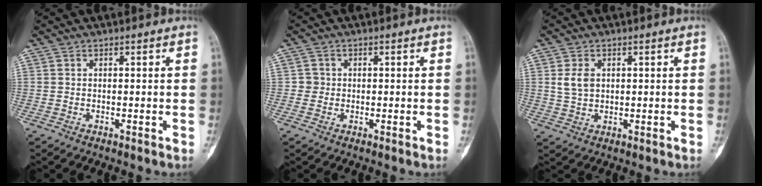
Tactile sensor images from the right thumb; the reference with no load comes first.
{"total": 1.6, "force": [-0.1, 1.6, 0.1], "torque": [0.009, 0.006, -0.004]}
{"total": 4.0, "force": [0.9, 2.9, 2.7], "torque": [-0.044, -0.001, 0.024]}